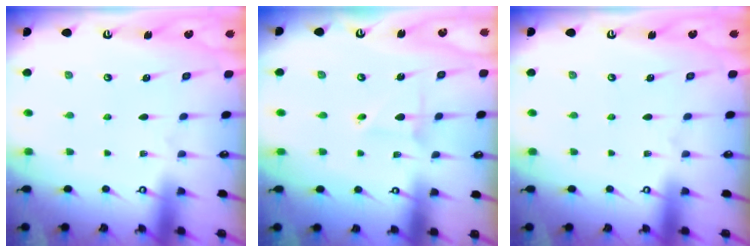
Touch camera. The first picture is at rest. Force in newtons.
{"total": 2.2, "press": 2.2, "slide": 0.1}
{"total": 0.0}